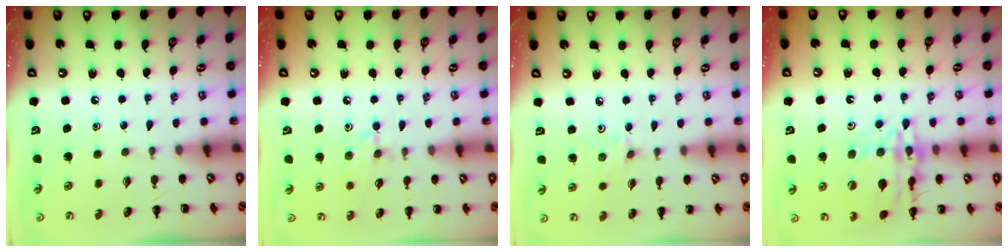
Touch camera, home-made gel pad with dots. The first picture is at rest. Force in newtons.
{"total": 7.5, "press": 7.2, "slide": 2.0}
{"total": 2.4, "press": 2.2, "slide": 0.8}
{"total": 16.3, "press": 16.3, "slide": 1.1}